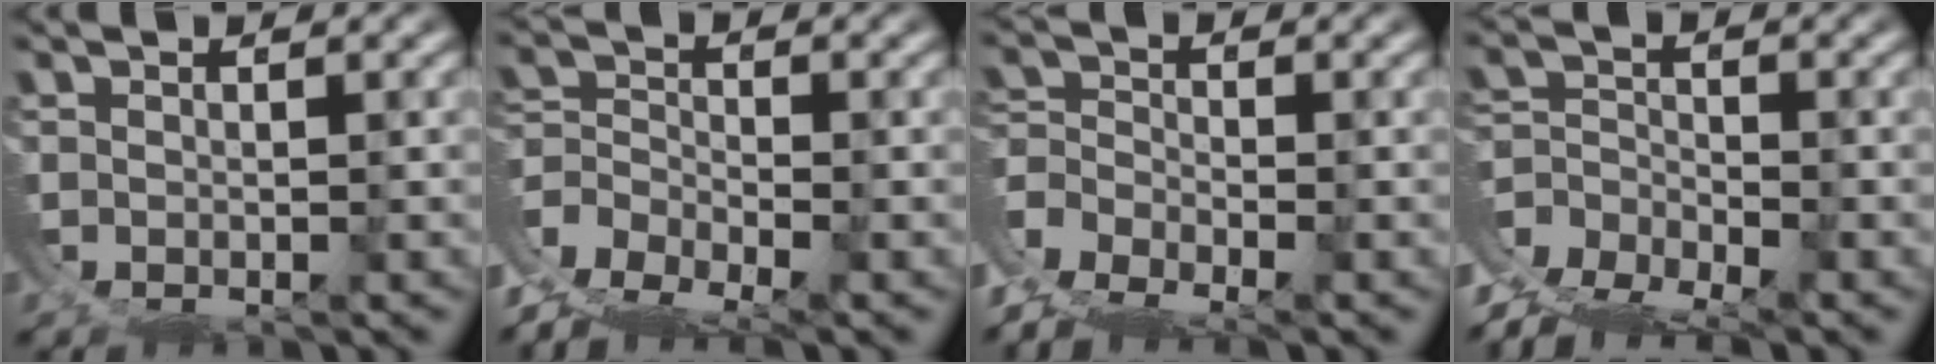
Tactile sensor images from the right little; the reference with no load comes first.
{"total": 9.8, "force": [-3.9, 8.0, 4.1], "torque": [-0.110, -0.042, -0.063]}
{"total": 7.9, "force": [-3.9, 6.0, 3.2], "torque": [-0.095, -0.039, -0.057]}
{"total": 8.6, "force": [-4.6, 6.3, 3.6], "torque": [-0.090, -0.045, -0.068]}